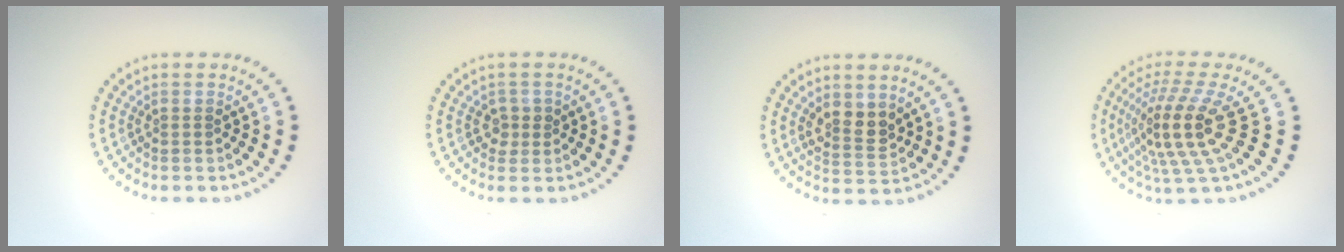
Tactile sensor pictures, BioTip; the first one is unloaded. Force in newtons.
{"total": 1.2, "press": 1.1, "slide": 0.4}
{"total": 2.5, "press": 2.3, "slide": 0.9}
{"total": 5.4, "press": 3.9, "slide": 3.8}